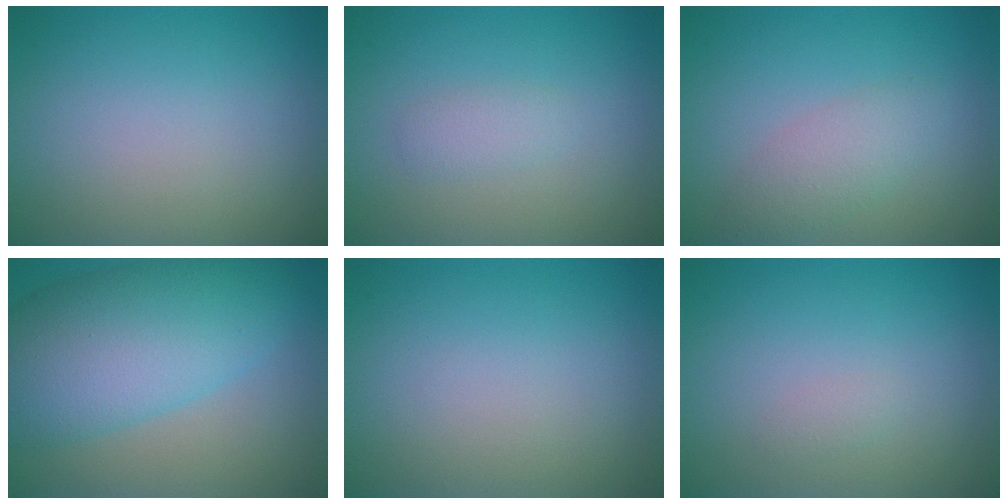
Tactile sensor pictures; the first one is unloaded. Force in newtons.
{"total": 1.2, "press": 1.2, "slide": 0.1}
{"total": 2.6, "press": 2.6, "slide": 0.1}
{"total": 9.9, "press": 9.9, "slide": 0.2}
{"total": 0.0}
{"total": 0.6, "press": 0.6, "slide": 0.0}